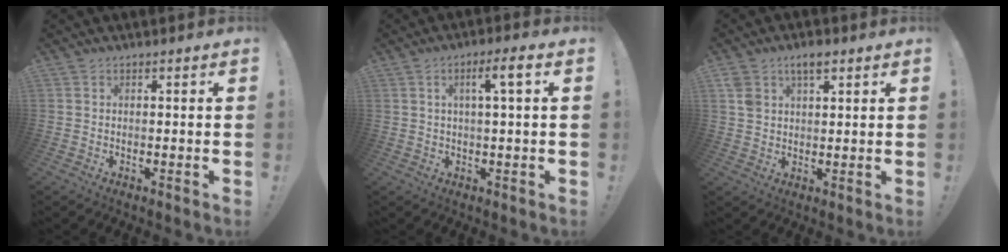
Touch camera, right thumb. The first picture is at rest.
{"total": 5.4, "force": [1.3, 0.4, 5.2], "torque": [-0.089, 0.003, 0.014]}
{"total": 5.2, "force": [2.9, 2.7, 3.3], "torque": [-0.053, -0.008, 0.053]}